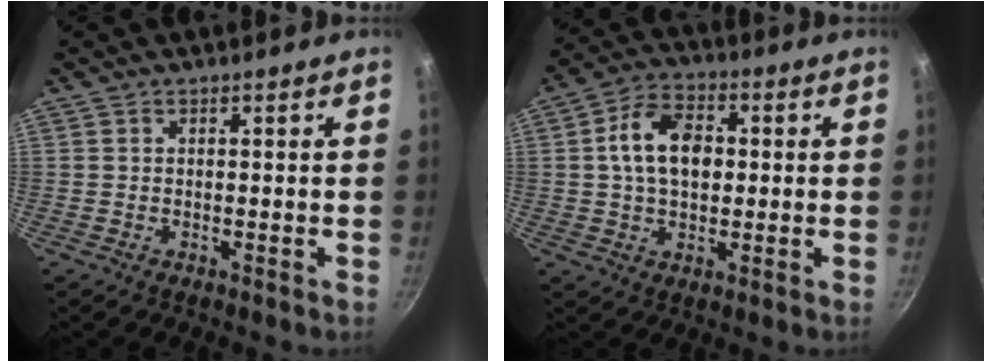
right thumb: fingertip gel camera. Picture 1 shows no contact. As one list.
[{"total": 11.1, "force": [1.2, 7.4, 8.1], "torque": [-0.119, 0.017, 0.010]}]